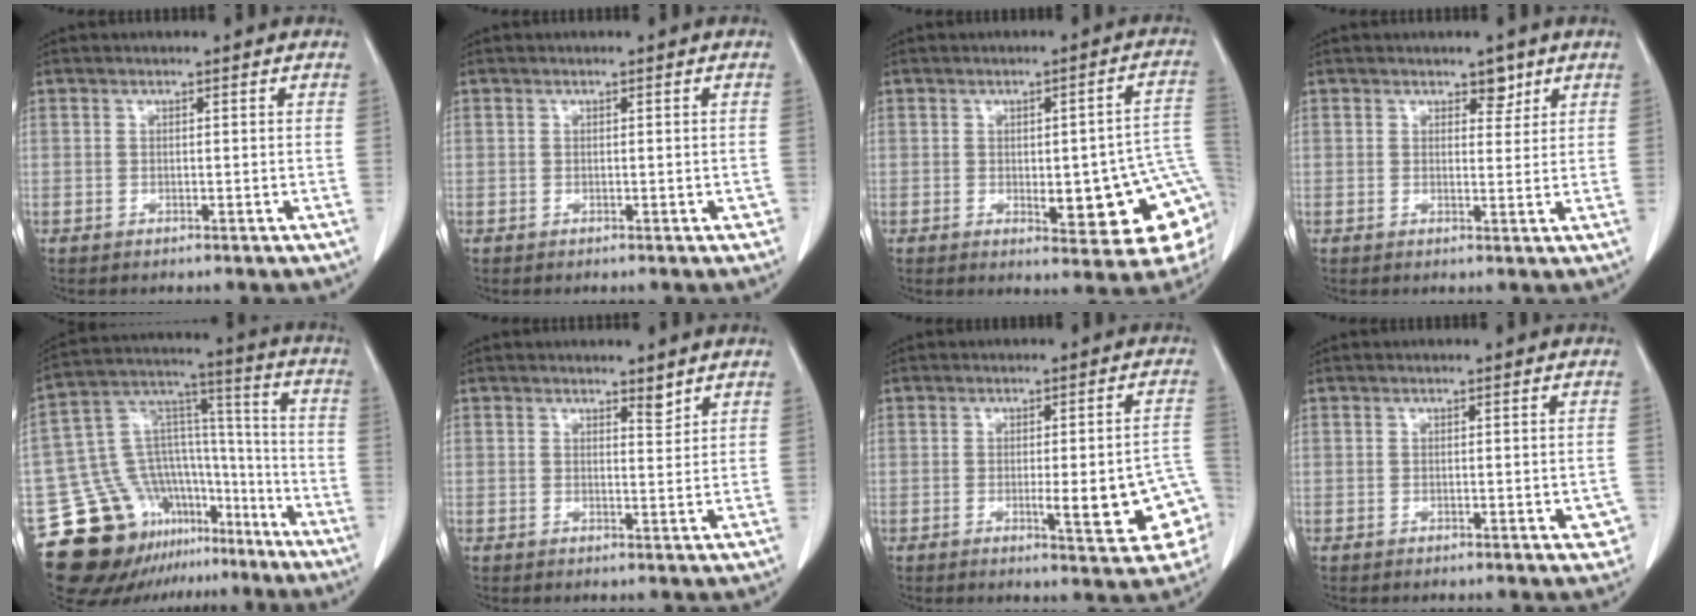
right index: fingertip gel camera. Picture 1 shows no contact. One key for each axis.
{"total": 1.1, "fx": -0.4, "fy": 0.5, "fz": 1.0, "tx": -0.007, "ty": 0.000, "tz": -0.004}
{"total": 15.8, "fx": -2.3, "fy": 3.9, "fz": 15.2, "tx": -0.127, "ty": 0.015, "tz": -0.010}
{"total": 2.4, "fx": 1.6, "fy": 1.4, "fz": 1.1, "tx": -0.009, "ty": -0.003, "tz": 0.023}
{"total": 20.7, "fx": -13.7, "fy": 12.3, "fz": 9.5, "tx": -0.158, "ty": 0.079, "tz": -0.220}
{"total": 1.0, "fx": 0.9, "fy": 0.3, "fz": 0.5, "tx": -0.010, "ty": -0.007, "tz": 0.013}
{"total": 11.4, "fx": -3.2, "fy": 2.1, "fz": 10.7, "tx": -0.095, "ty": 0.015, "tz": -0.035}
{"total": 2.8, "fx": -0.9, "fy": 1.0, "fz": 2.4, "tx": -0.015, "ty": 0.003, "tz": -0.009}